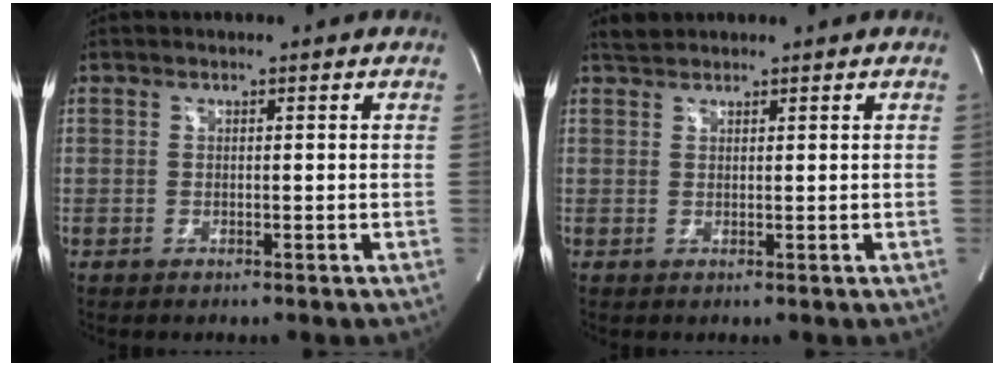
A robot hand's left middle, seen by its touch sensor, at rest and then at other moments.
{"total": 1.6, "force": [1.6, 0.3, 0.0], "torque": [-0.010, 0.010, 0.032]}